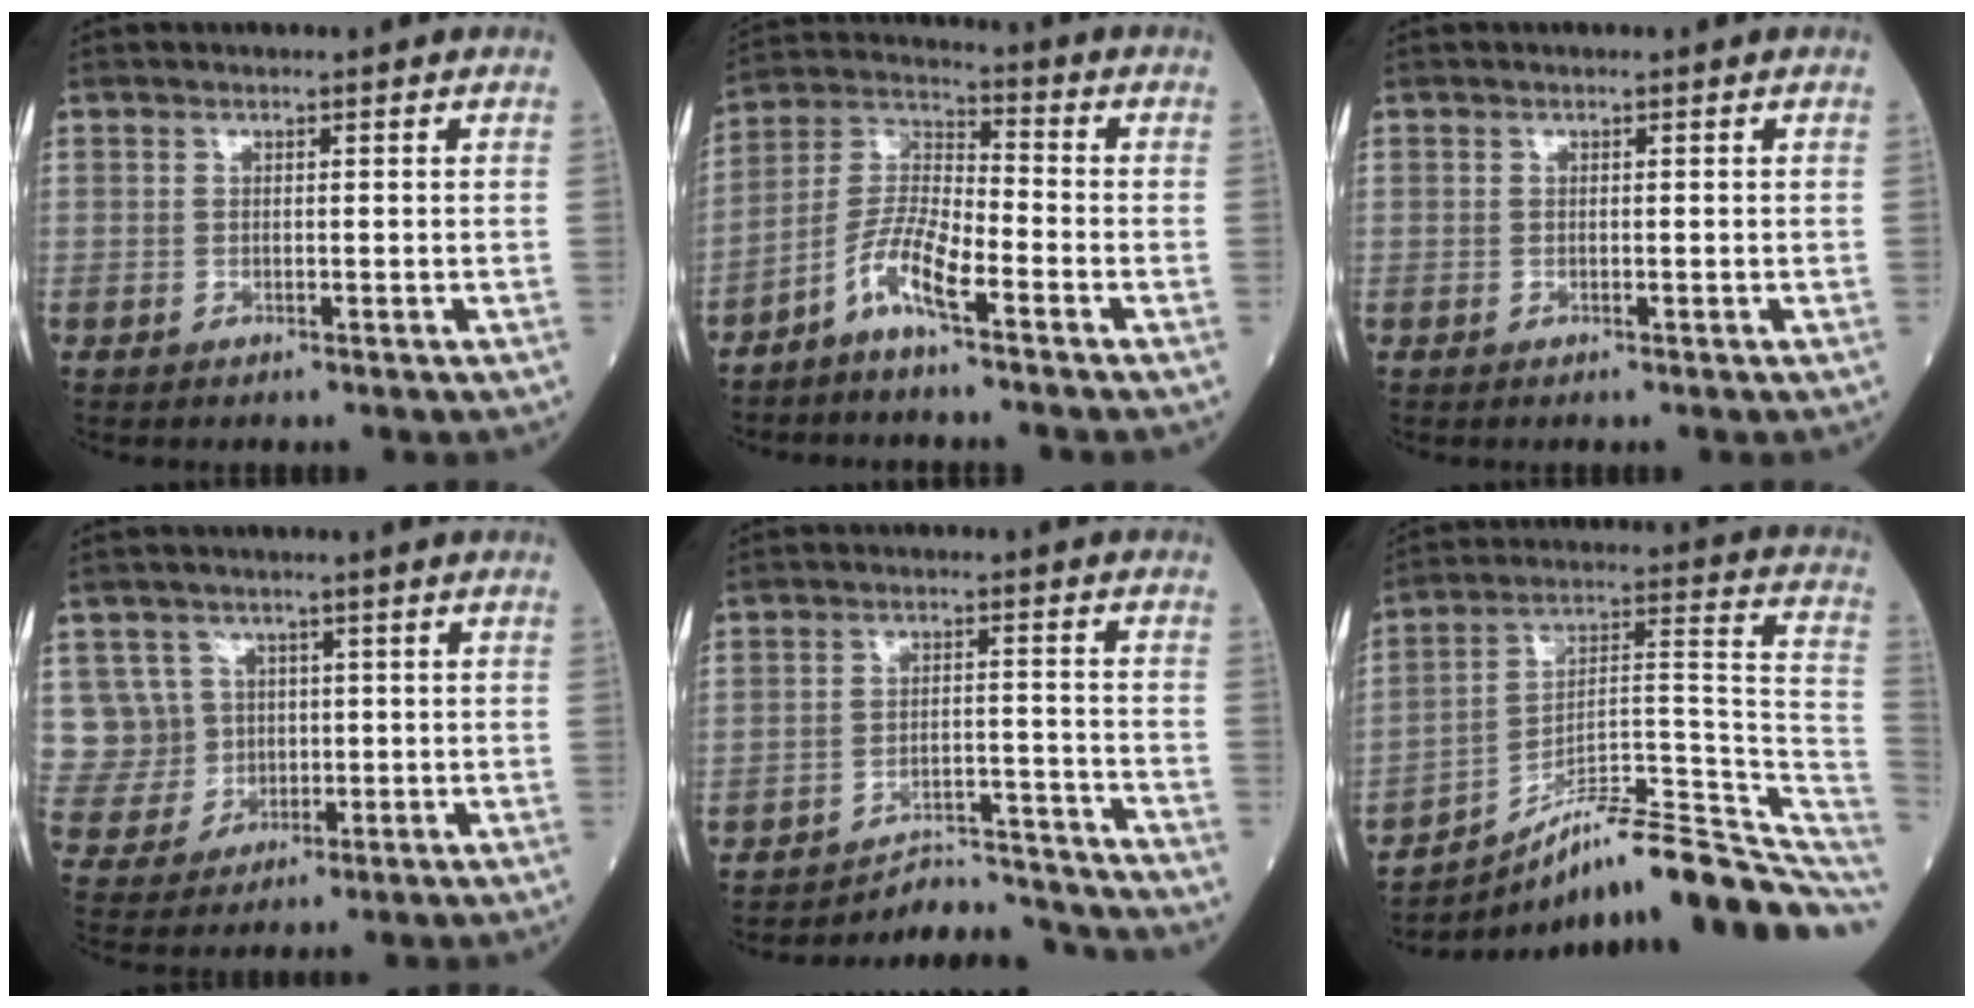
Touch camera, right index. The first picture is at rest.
{"total": 7.7, "force": [-4.6, 1.3, 6.0], "torque": [-0.129, 0.005, -0.098]}
{"total": 0.0}
{"total": 8.2, "force": [2.0, 7.9, 0.5], "torque": [-0.022, 0.034, 0.051]}
{"total": 9.6, "force": [-9.5, -0.2, -1.2], "torque": [0.019, 0.029, -0.141]}
{"total": 19.4, "force": [-14.6, 2.9, 12.4], "torque": [-0.124, 0.059, -0.223]}